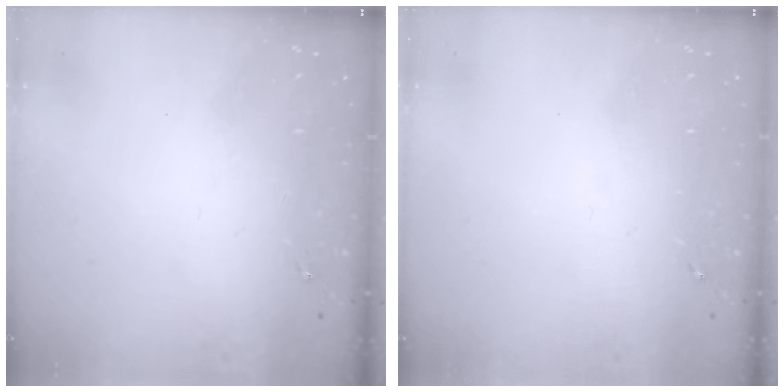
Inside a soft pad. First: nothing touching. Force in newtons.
{"total": 0.0}